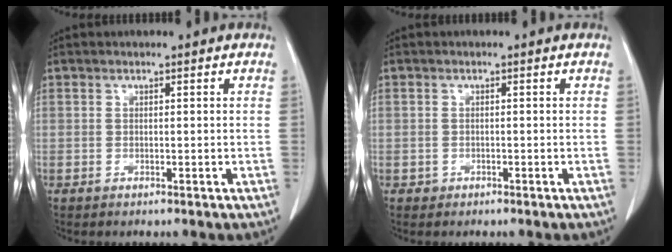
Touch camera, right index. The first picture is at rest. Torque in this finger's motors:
{"motor_torque": [-0.84, 0.20, -0.66, -0.21]}